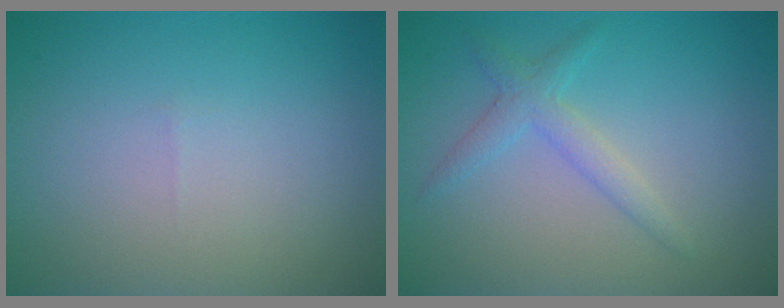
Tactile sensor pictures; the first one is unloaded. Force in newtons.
{"total": 2.1, "press": 2.1, "slide": 0.1}